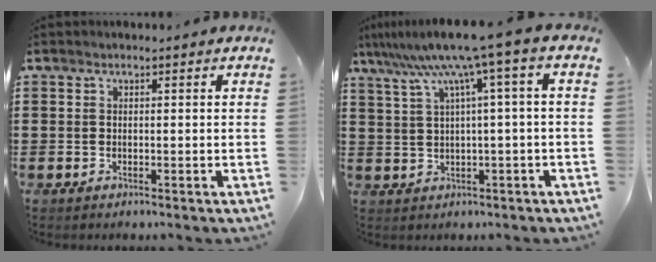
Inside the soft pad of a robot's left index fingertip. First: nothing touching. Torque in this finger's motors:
{"motor_torque": [1.84, -0.30, 1.05, 0.21]}